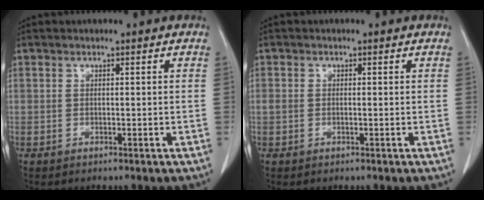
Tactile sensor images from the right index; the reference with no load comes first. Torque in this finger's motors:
{"motor_torque": [-0.06, 0.04, -0.01, 0.02]}